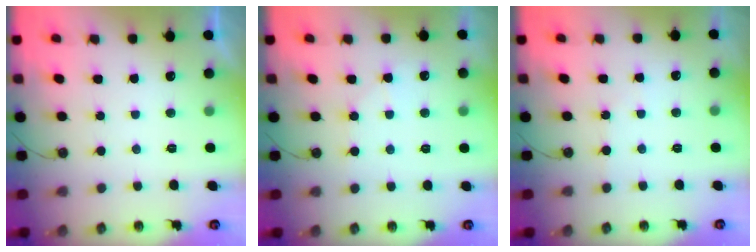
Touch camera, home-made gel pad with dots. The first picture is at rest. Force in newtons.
{"total": 3.8, "press": 3.8, "slide": 0.6}
{"total": 2.7, "press": 2.7, "slide": 0.4}